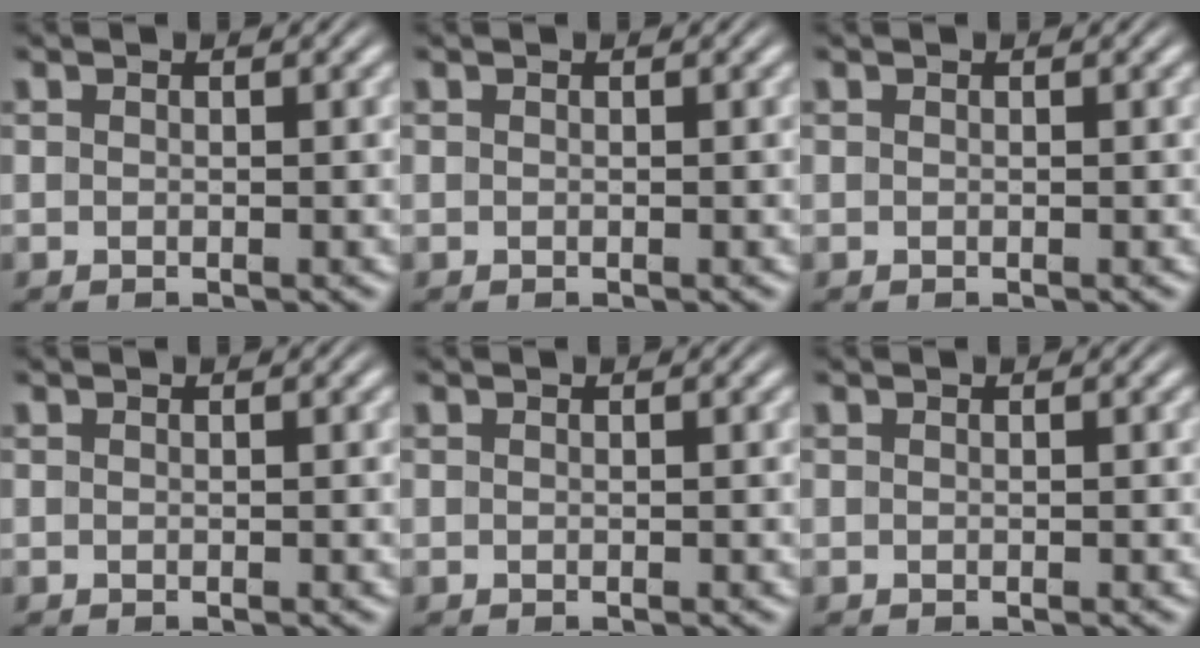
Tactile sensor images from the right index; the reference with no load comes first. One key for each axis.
{"total": 0.0}
{"total": 0.0}
{"total": 0.0}
{"total": 0.0}
{"total": 0.0}